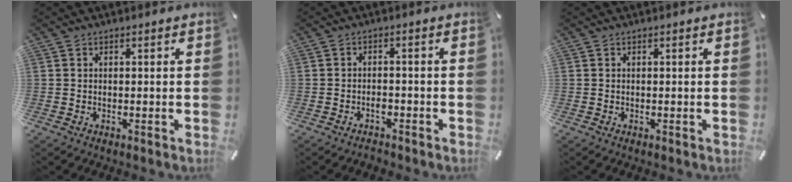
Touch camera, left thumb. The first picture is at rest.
{"total": 2.5, "force": [-1.7, 1.4, 1.3], "torque": [-0.024, 0.007, -0.032]}
{"total": 0.0}